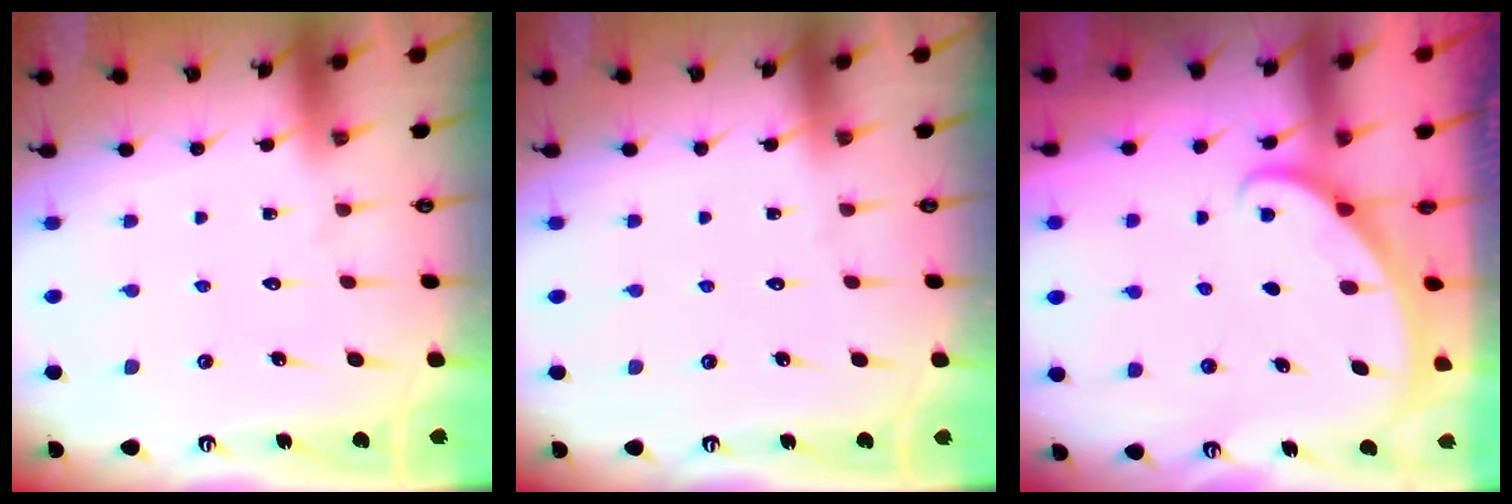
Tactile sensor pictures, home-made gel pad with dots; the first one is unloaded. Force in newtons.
{"total": 0.0}
{"total": 1.4, "press": 1.4, "slide": 0.0}